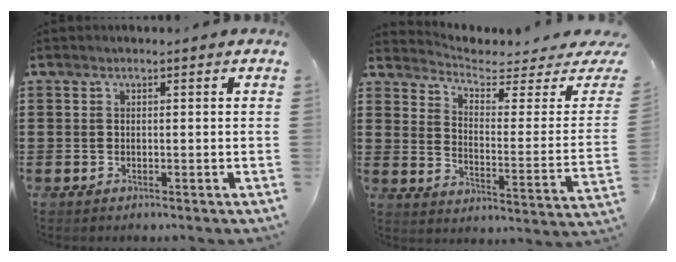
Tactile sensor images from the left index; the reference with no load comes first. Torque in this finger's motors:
{"motor_torque": [-0.77, -1.01, 0.16, -0.02]}